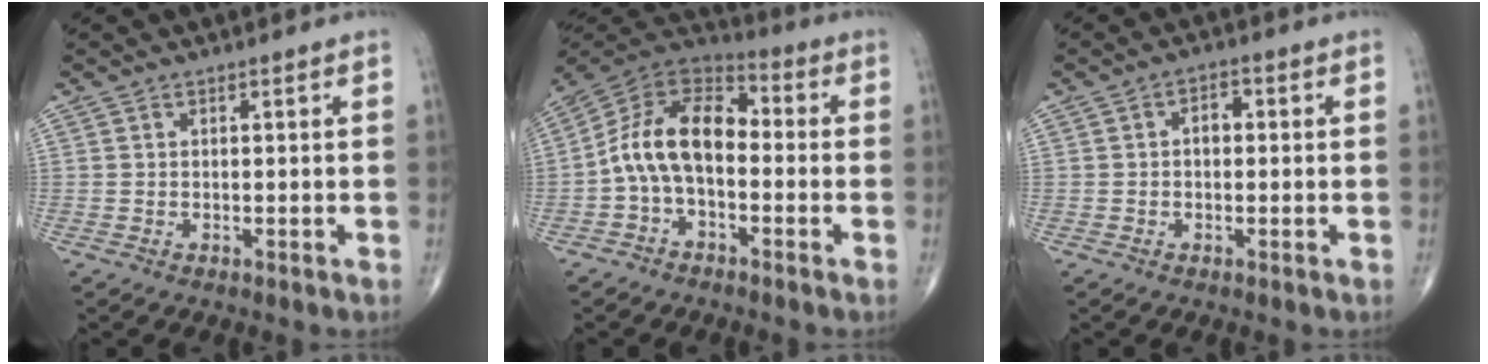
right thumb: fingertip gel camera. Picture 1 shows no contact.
{"total": 13.3, "force": [-1.7, 8.1, 10.4], "torque": [-0.173, 0.051, -0.044]}
{"total": 2.9, "force": [0.1, 1.8, 2.2], "torque": [-0.021, 0.012, -0.004]}